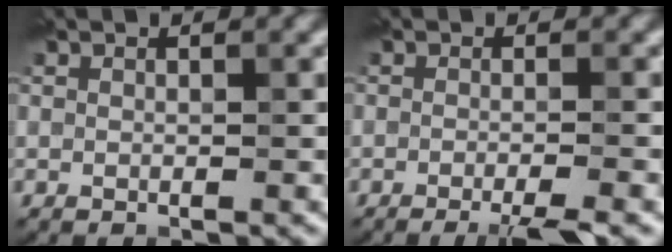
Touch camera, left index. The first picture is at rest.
{"total": 3.1, "force": [-1.8, 0.6, 2.4], "torque": [-0.028, -0.007, -0.036]}